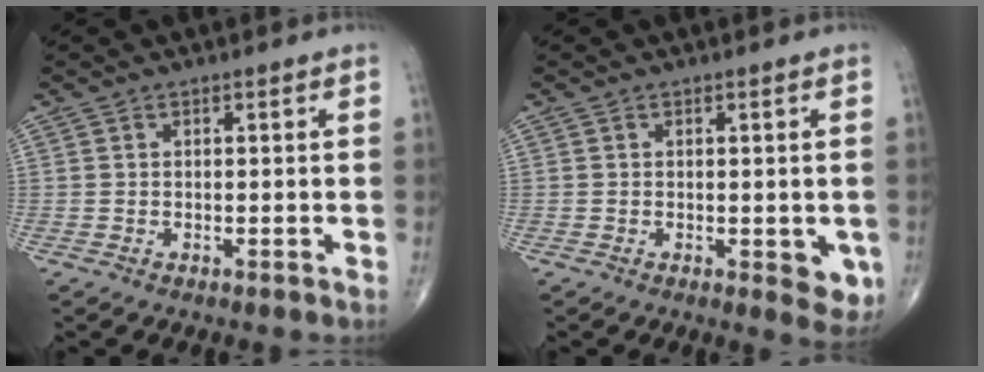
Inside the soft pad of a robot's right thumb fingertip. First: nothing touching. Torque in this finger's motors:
{"motor_torque": [0.75, 0.69, 0.05, 0.02, 0.12]}